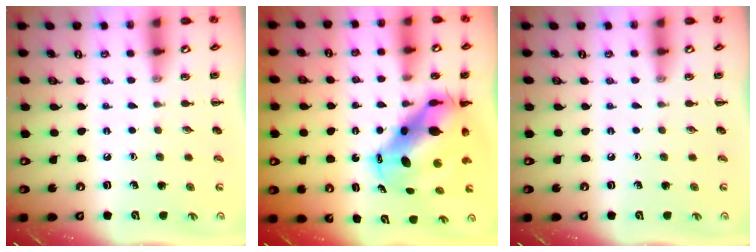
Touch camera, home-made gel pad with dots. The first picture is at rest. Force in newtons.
{"total": 11.6, "press": 11.2, "slide": 3.0}
{"total": 0.0}